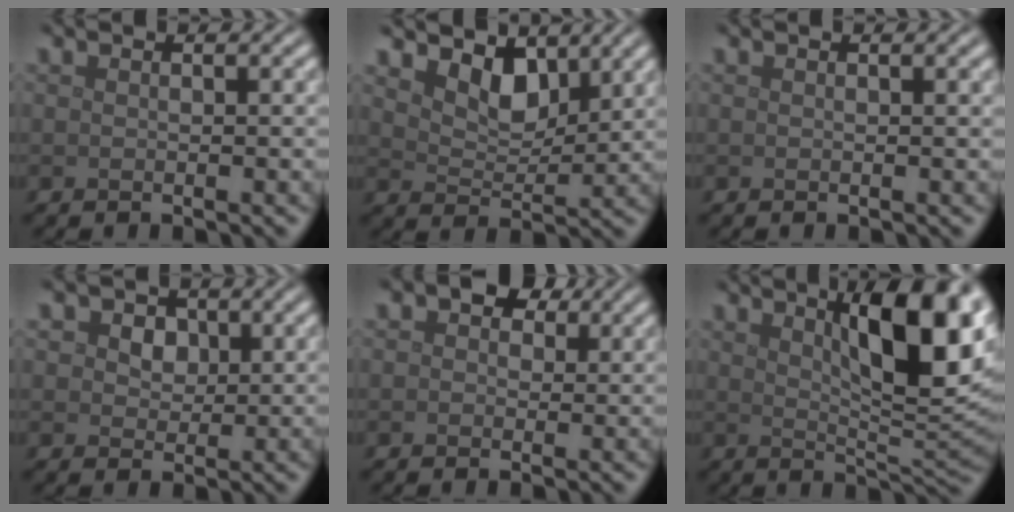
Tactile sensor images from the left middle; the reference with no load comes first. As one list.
[{"total": 3.5, "force": [2.6, 1.7, 1.6], "torque": [-0.042, -0.009, 0.040]}, {"total": 0.5, "force": [0.3, 0.1, 0.4], "torque": [-0.003, 0.004, 0.004]}, {"total": 4.3, "force": [1.9, 3.1, 2.2], "torque": [-0.043, 0.007, 0.015]}, {"total": 3.5, "force": [1.4, 2.5, 2.0], "torque": [-0.026, 0.006, 0.005]}, {"total": 10.5, "force": [3.8, 3.2, 9.3], "torque": [-0.129, 0.004, 0.061]}]